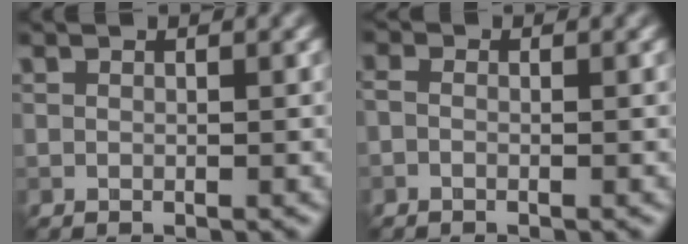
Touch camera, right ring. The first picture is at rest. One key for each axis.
{"total": 0.9, "fx": -0.4, "fy": 0.6, "fz": 0.6, "tx": -0.018, "ty": -0.005, "tz": -0.011}